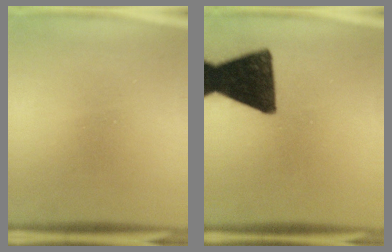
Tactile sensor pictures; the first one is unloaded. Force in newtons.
{"total": 15.0}